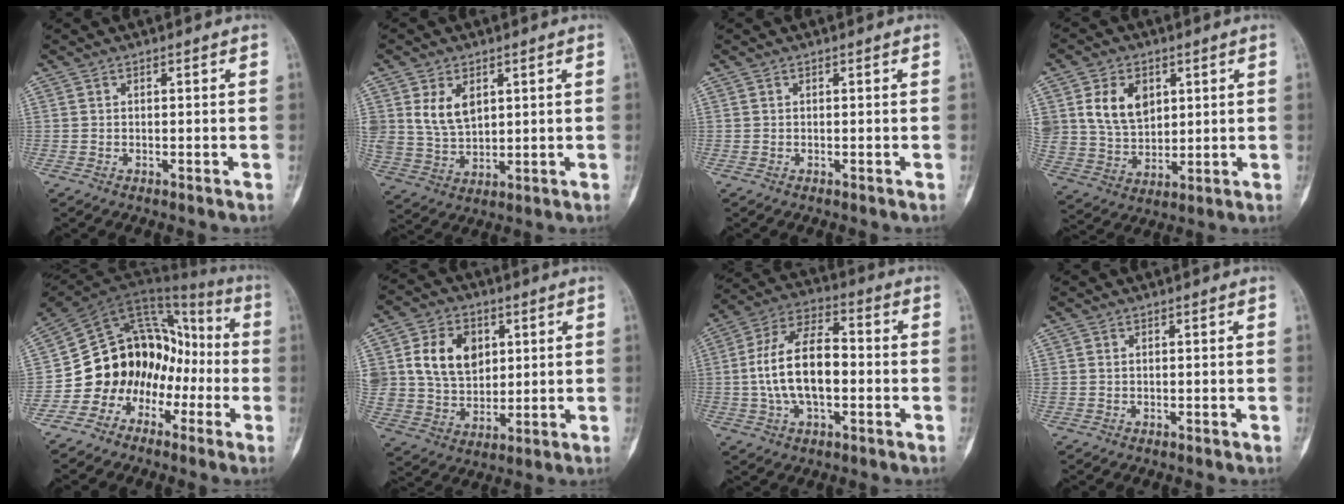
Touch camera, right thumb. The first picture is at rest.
{"total": 7.4, "force": [2.7, 4.8, 5.0], "torque": [-0.078, -0.014, 0.064]}
{"total": 0.0}
{"total": 10.9, "force": [3.7, 7.8, 6.8], "torque": [-0.097, -0.016, 0.079]}
{"total": 16.5, "force": [-6.1, 13.6, 6.9], "torque": [-0.060, 0.113, -0.109]}
{"total": 13.6, "force": [3.7, 10.2, 8.1], "torque": [-0.113, -0.010, 0.076]}
{"total": 15.6, "force": [-1.1, 8.2, 13.2], "torque": [-0.240, 0.032, -0.024]}
{"total": 0.0}